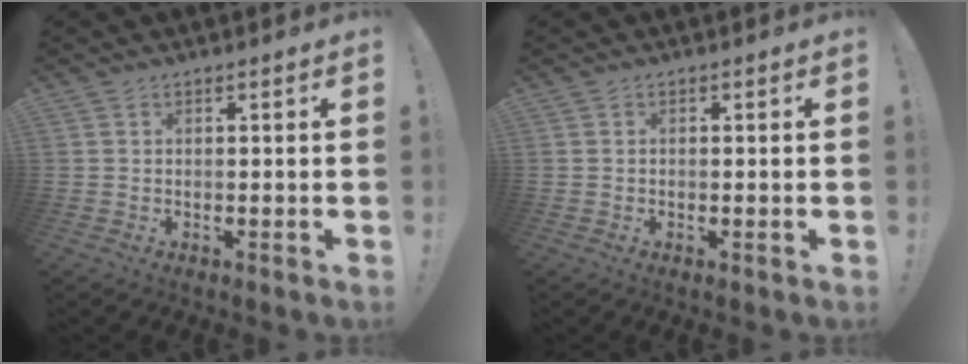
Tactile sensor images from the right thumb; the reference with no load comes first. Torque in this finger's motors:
{"motor_torque": [0.10, -0.02, -0.12, 0.08, 0.09]}